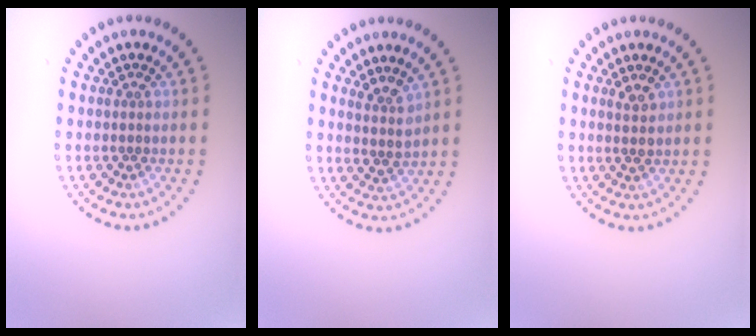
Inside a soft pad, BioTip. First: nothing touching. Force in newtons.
{"total": 2.0, "press": 1.5, "slide": 1.2}
{"total": 1.5, "press": 1.5, "slide": 0.3}